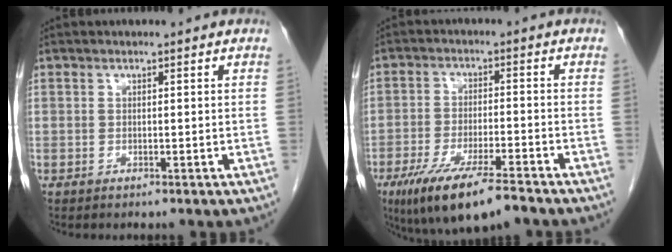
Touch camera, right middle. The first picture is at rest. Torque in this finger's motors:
{"motor_torque": [1.16, -0.98, 0.36, 0.15]}